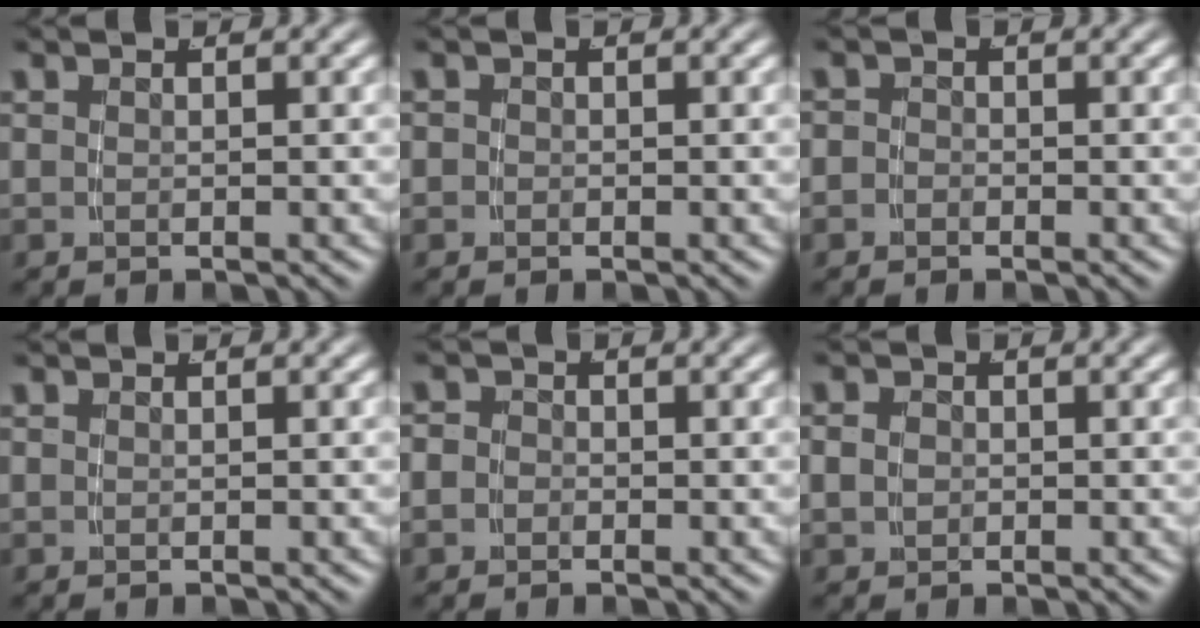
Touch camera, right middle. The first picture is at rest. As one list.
[{"total": 0.7, "force": [-0.4, 0.5, -0.1], "torque": [0.005, -0.004, -0.007]}, {"total": 1.2, "force": [-0.8, 0.9, -0.1], "torque": [0.000, -0.007, -0.016]}, {"total": 0.0}, {"total": 1.7, "force": [-0.7, 1.6, 0.3], "torque": [-0.009, -0.005, -0.015]}, {"total": 1.2, "force": [-0.3, 1.0, 0.6], "torque": [-0.017, -0.009, 0.001]}]